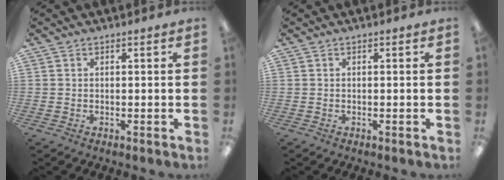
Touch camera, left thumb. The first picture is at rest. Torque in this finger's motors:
{"motor_torque": [-0.01, -0.01, 0.00, 0.00, 0.00]}